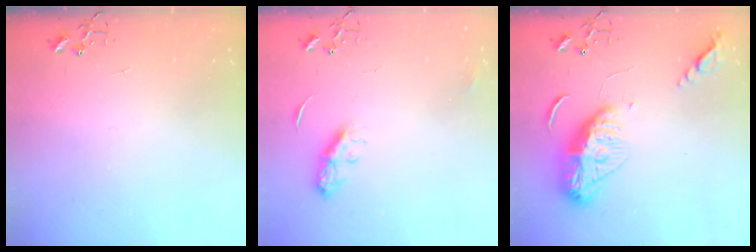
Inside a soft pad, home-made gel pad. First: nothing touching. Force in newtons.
{"total": 7.2, "press": 7.2, "slide": 0.3}
{"total": 13.7, "press": 13.7, "slide": 1.4}